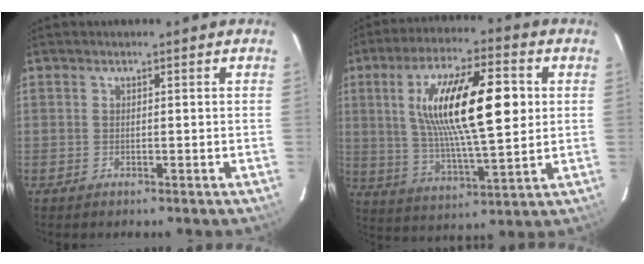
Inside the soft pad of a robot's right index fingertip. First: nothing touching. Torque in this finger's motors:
{"motor_torque": [0.83, 0.09, 1.05, 0.21]}